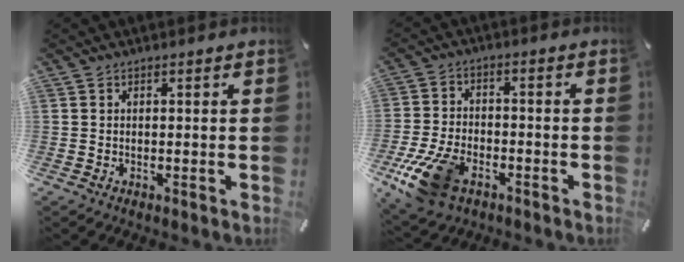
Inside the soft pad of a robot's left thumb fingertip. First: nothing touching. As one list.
[{"total": 13.3, "force": [-7.2, 7.6, 8.3], "torque": [-0.173, 0.028, -0.126]}]